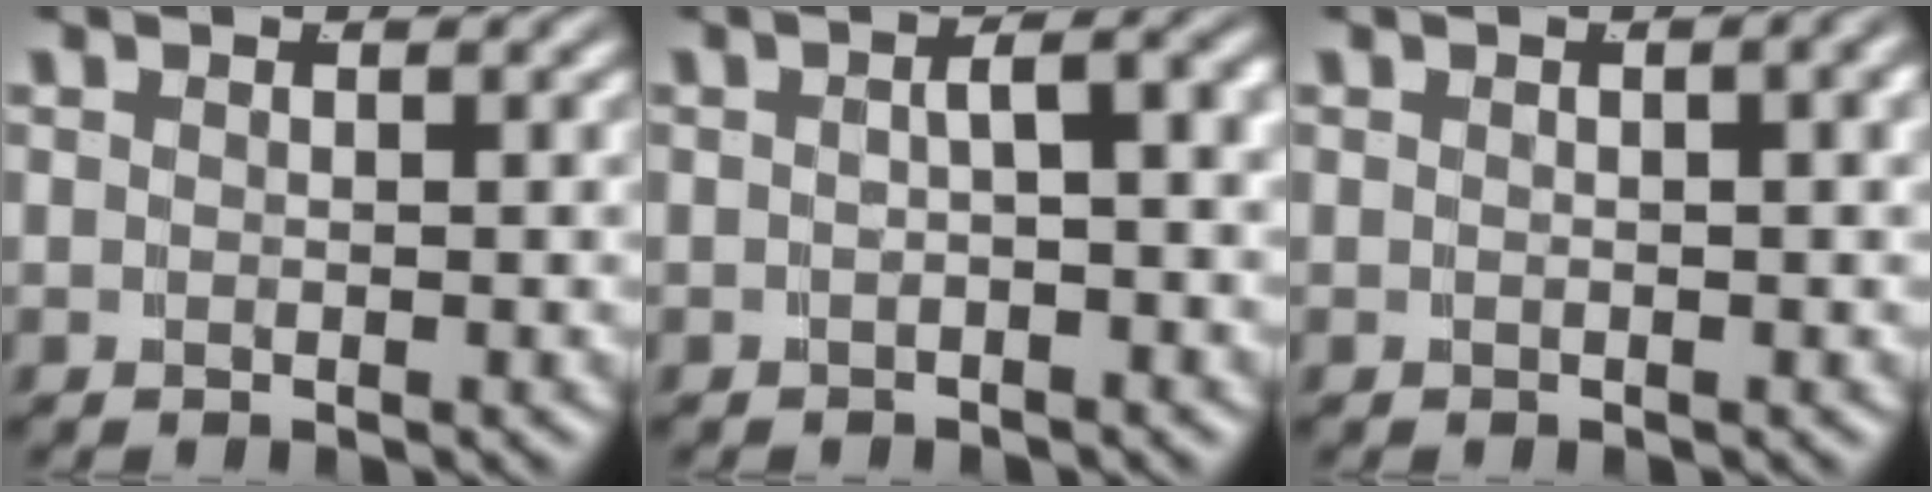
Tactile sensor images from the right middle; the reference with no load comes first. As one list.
[{"total": 3.2, "force": [-0.1, 0.9, 3.1], "torque": [-0.029, 0.011, -0.003]}, {"total": 1.2, "force": [0.2, 0.0, 1.2], "torque": [-0.014, 0.007, 0.004]}]